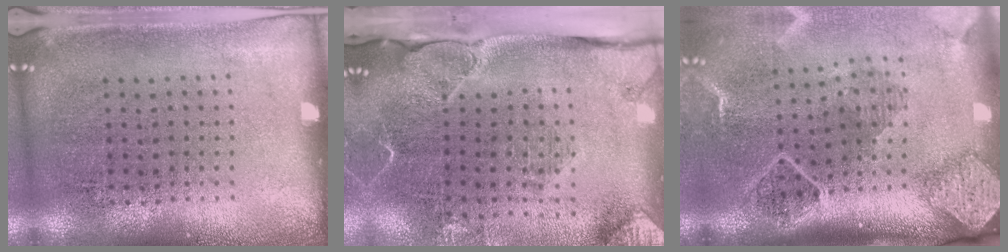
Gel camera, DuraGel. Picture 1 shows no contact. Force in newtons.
{"total": 2.8, "press": 2.2, "slide": 1.7}
{"total": 2.7, "press": 2.0, "slide": 1.8}